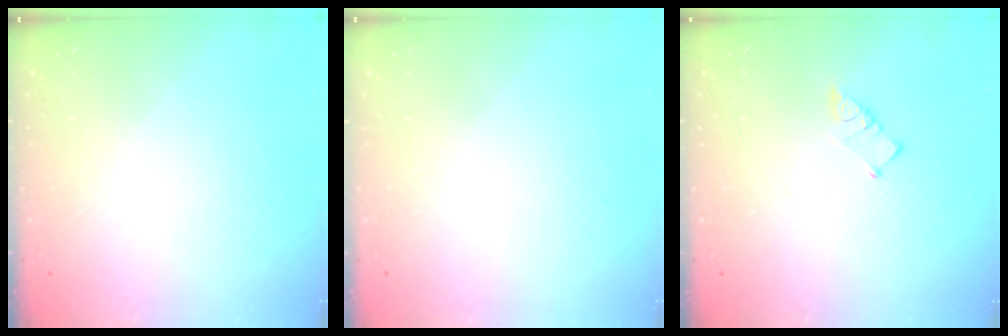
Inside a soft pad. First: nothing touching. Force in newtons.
{"total": 1.8, "press": 1.8, "slide": 0.2}
{"total": 3.7, "press": 3.7, "slide": 0.2}